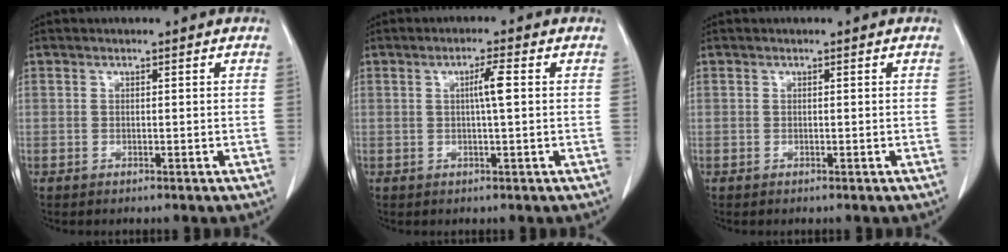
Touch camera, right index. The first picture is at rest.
{"total": 3.1, "force": [0.5, -0.2, 3.1], "torque": [-0.051, 0.002, 0.009]}
{"total": 0.0}